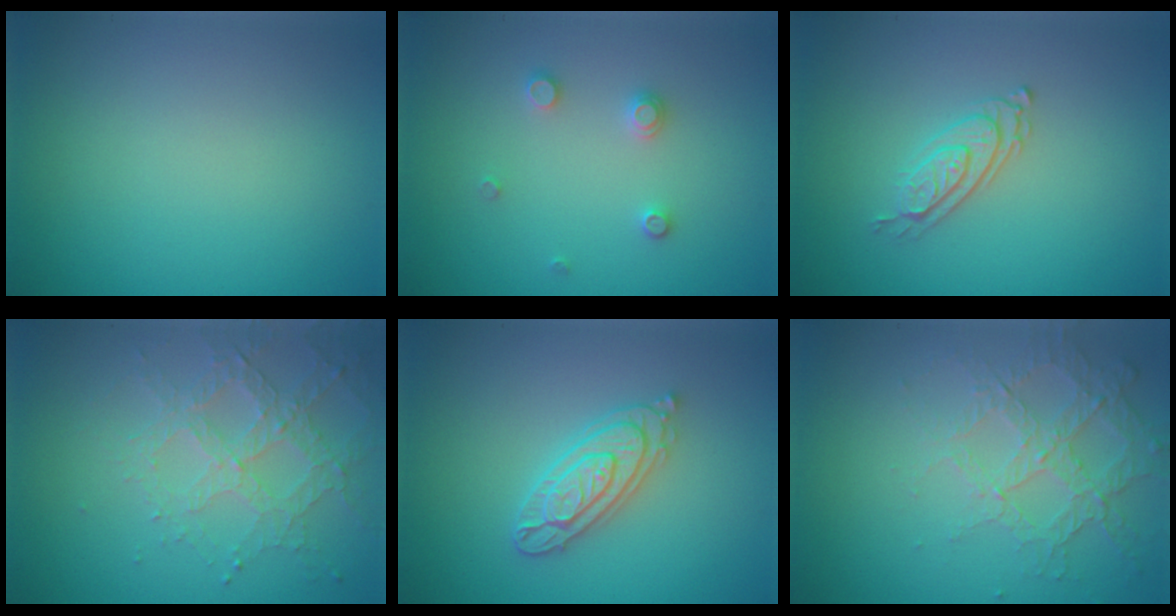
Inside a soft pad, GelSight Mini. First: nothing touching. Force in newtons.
{"total": 1.5, "press": 1.5, "slide": 0.2}
{"total": 2.7, "press": 2.0, "slide": 1.8}
{"total": 3.2, "press": 3.0, "slide": 1.0}
{"total": 4.0, "press": 4.0, "slide": 0.6}
{"total": 4.3, "press": 2.8, "slide": 3.3}